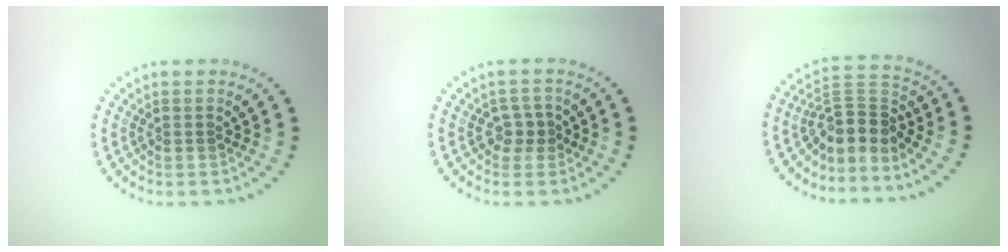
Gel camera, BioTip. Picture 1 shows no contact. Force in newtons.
{"total": 1.7, "press": 1.6, "slide": 0.6}
{"total": 3.6, "press": 2.6, "slide": 2.5}